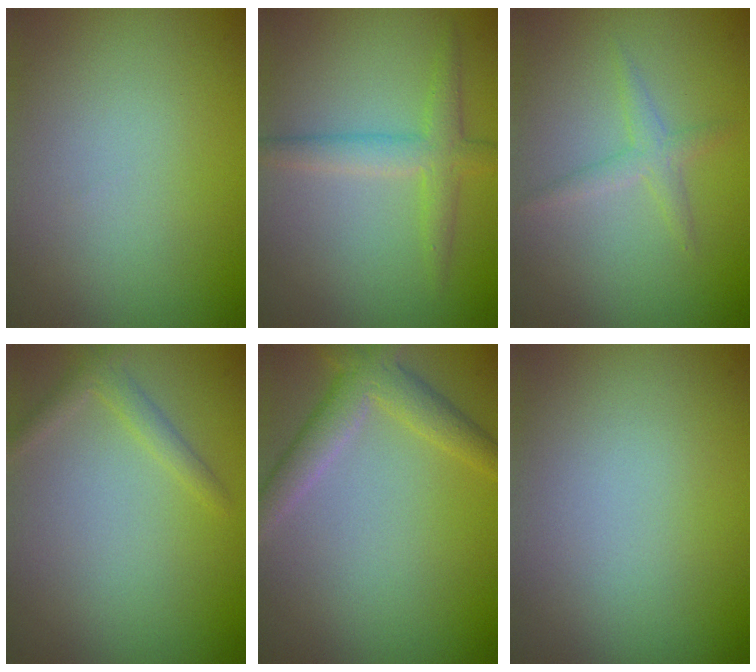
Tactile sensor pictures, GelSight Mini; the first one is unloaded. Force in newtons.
{"total": 2.8, "press": 2.8, "slide": 0.1}
{"total": 1.6, "press": 1.6, "slide": 0.1}
{"total": 1.6, "press": 1.6, "slide": 0.1}
{"total": 3.7, "press": 3.7, "slide": 0.2}
{"total": 0.0}